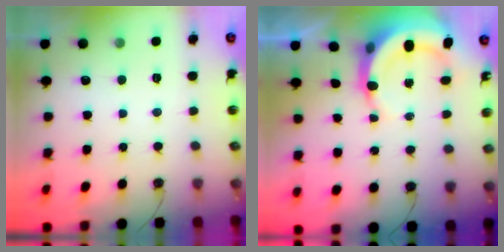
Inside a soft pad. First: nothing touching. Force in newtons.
{"total": 8.0, "press": 7.8, "slide": 2.0}